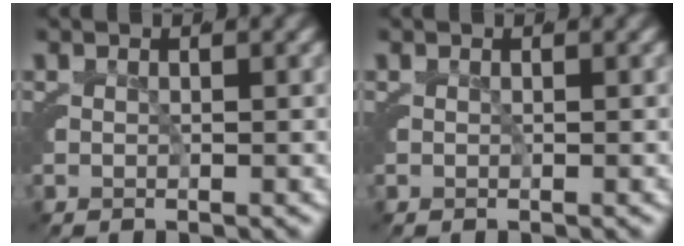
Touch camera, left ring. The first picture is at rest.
{"total": 0.0}